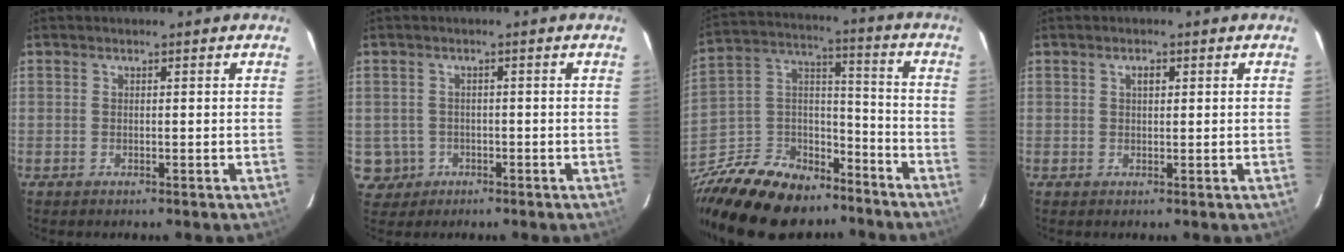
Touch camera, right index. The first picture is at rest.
{"total": 4.5, "force": [-1.2, 4.3, 0.4], "torque": [-0.016, 0.012, -0.011]}
{"total": 23.2, "force": [-17.0, 12.4, 9.8], "torque": [-0.232, 0.052, -0.267]}
{"total": 1.5, "force": [0.6, 0.8, 1.1], "torque": [-0.018, 0.006, 0.009]}